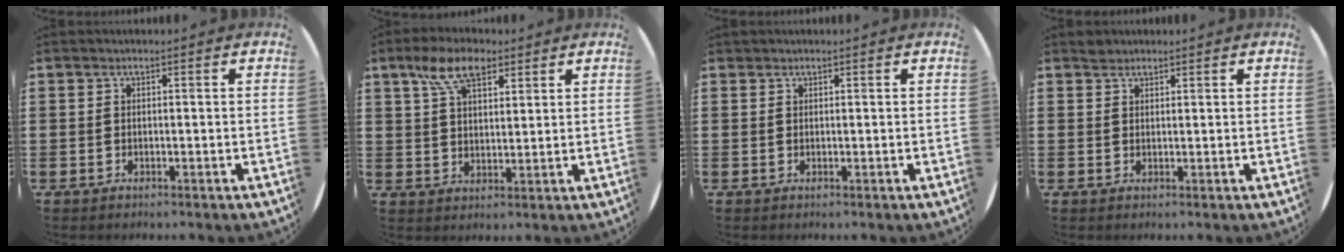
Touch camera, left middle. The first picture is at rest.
{"total": 7.3, "force": [4.8, 3.6, 4.1], "torque": [-0.079, 0.000, 0.085]}
{"total": 0.0}
{"total": 1.1, "force": [1.1, 0.3, -0.1], "torque": [-0.001, 0.001, 0.022]}